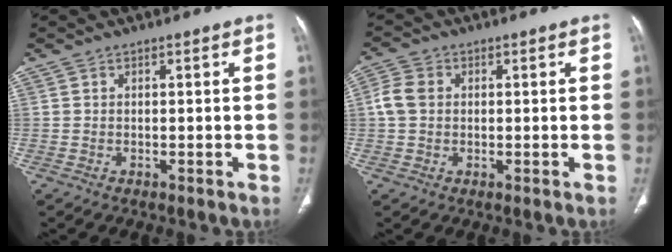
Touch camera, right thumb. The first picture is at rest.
{"total": 4.4, "force": [0.4, 3.5, 2.6], "torque": [-0.057, 0.011, 0.003]}